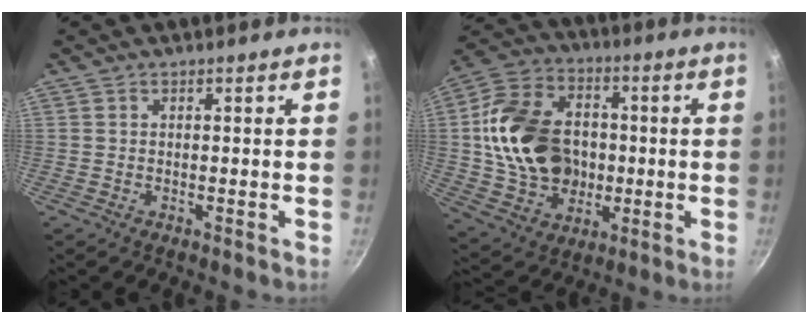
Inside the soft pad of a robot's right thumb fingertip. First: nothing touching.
{"total": 21.0, "force": [0.3, 16.0, 13.6], "torque": [-0.216, 0.024, 0.011]}